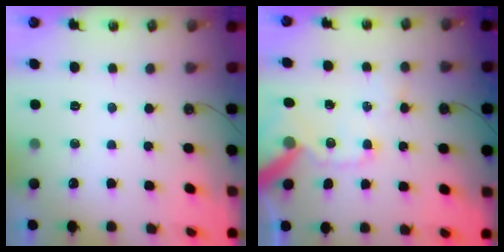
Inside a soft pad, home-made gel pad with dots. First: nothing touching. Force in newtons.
{"total": 13.3, "press": 13.2, "slide": 2.0}